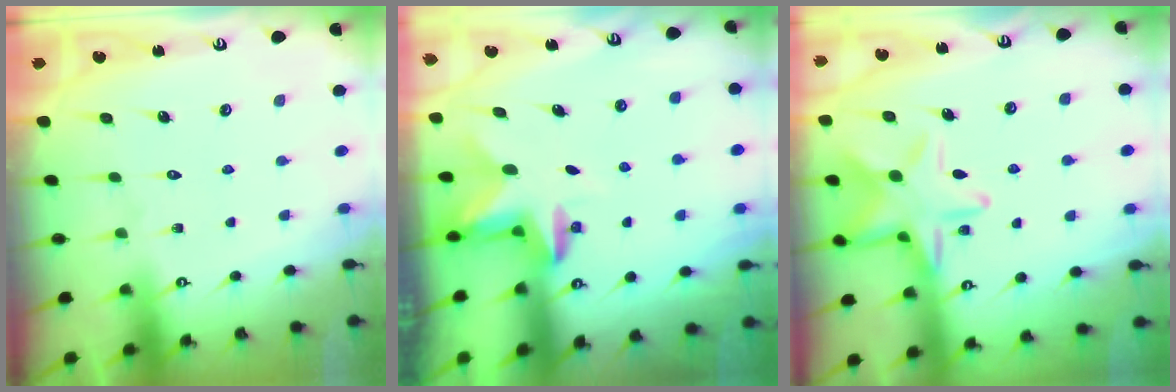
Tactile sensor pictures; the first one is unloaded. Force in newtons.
{"total": 2.6, "press": 2.6, "slide": 0.6}
{"total": 14.5, "press": 14.5, "slide": 0.9}